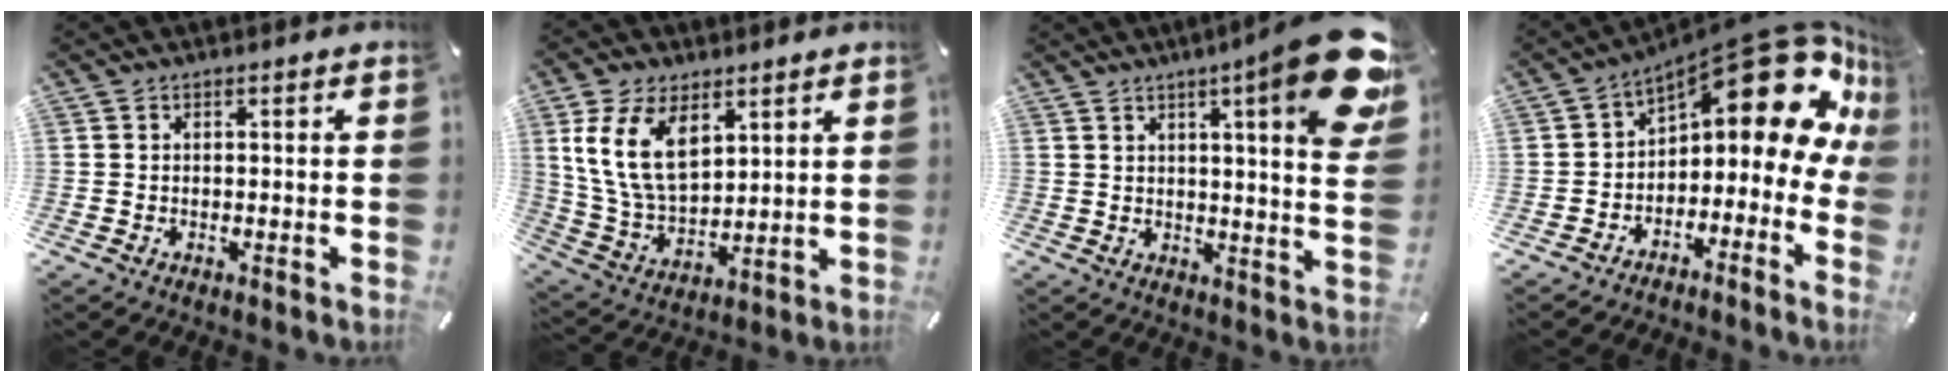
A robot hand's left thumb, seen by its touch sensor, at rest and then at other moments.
{"total": 13.4, "force": [5.7, 8.5, 8.7], "torque": [-0.207, -0.012, 0.103]}
{"total": 16.7, "force": [8.5, 2.3, 14.2], "torque": [-0.208, -0.052, 0.124]}
{"total": 17.4, "force": [9.7, 6.8, 12.7], "torque": [-0.158, -0.080, 0.158]}